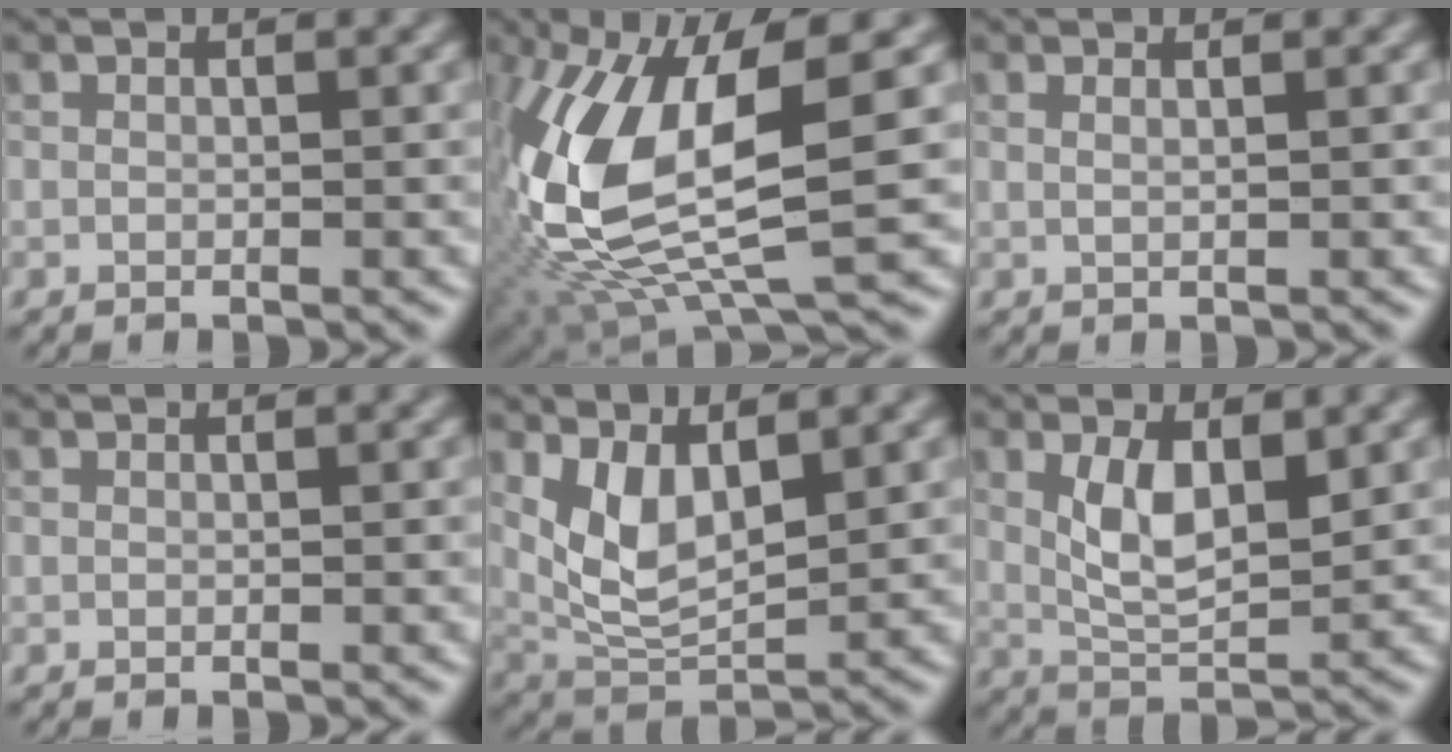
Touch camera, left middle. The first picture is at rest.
{"total": 12.5, "force": [0.1, 5.1, 11.4], "torque": [-0.264, -0.016, 0.006]}
{"total": 1.1, "force": [0.5, 0.5, 0.8], "torque": [-0.001, -0.002, -0.002]}
{"total": 0.0}
{"total": 4.8, "force": [1.6, 2.2, 4.0], "torque": [-0.092, -0.010, 0.045]}
{"total": 4.6, "force": [1.0, 2.0, 4.0], "torque": [-0.084, -0.003, 0.028]}